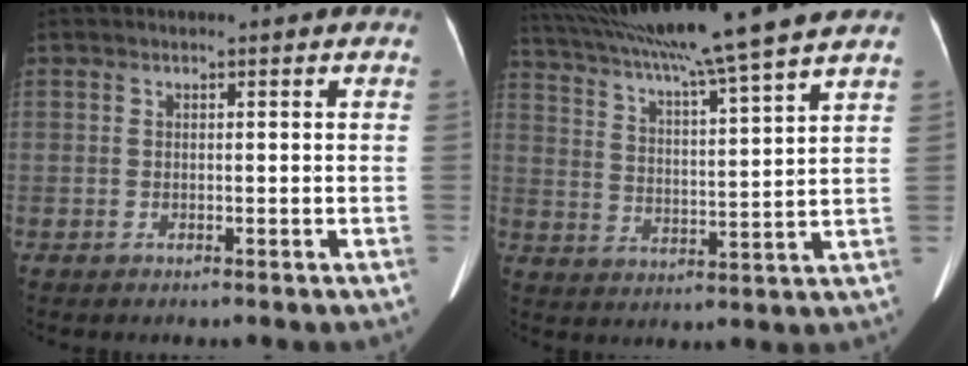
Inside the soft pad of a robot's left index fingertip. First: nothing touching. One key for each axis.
{"total": 19.2, "fx": 16.4, "fy": -2.1, "fz": 9.9, "tx": -0.176, "ty": 0.001, "tz": 0.251}